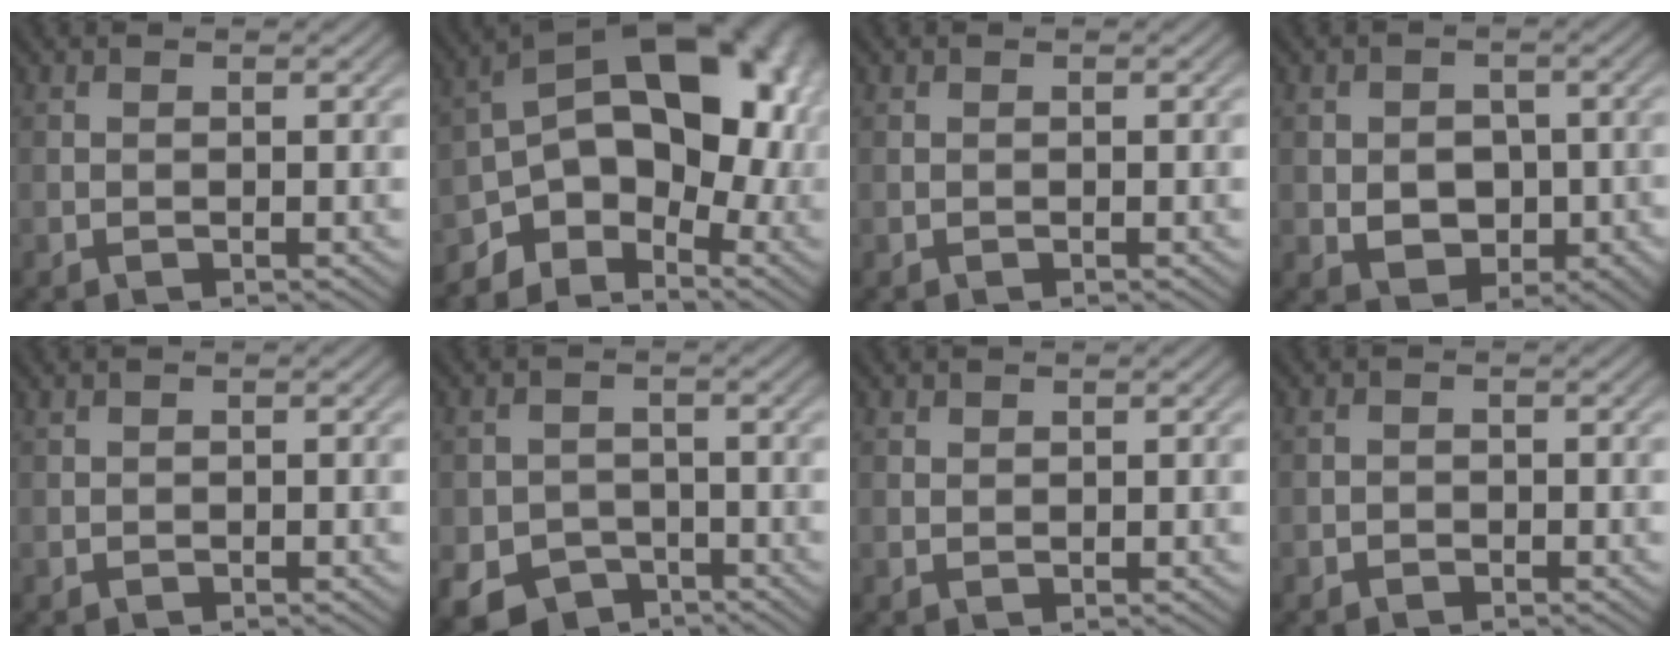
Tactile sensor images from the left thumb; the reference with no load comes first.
{"total": 13.2, "force": [-3.7, 8.3, 9.6], "torque": [-0.138, -0.002, -0.071]}
{"total": 0.0}
{"total": 4.7, "force": [-0.7, 3.7, 2.8], "torque": [-0.052, -0.009, -0.014]}
{"total": 0.0}
{"total": 5.7, "force": [-3.3, 4.1, 2.2], "torque": [-0.048, -0.014, -0.060]}
{"total": 0.7, "force": [0.6, 0.3, 0.1], "torque": [-0.004, 0.000, 0.015]}
{"total": 0.8, "force": [-0.5, 0.6, 0.1], "torque": [0.000, 0.000, -0.011]}